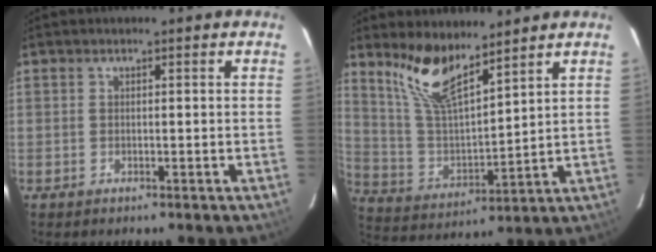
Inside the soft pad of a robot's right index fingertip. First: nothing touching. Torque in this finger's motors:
{"motor_torque": [0.35, 0.35, 0.24, 0.12]}